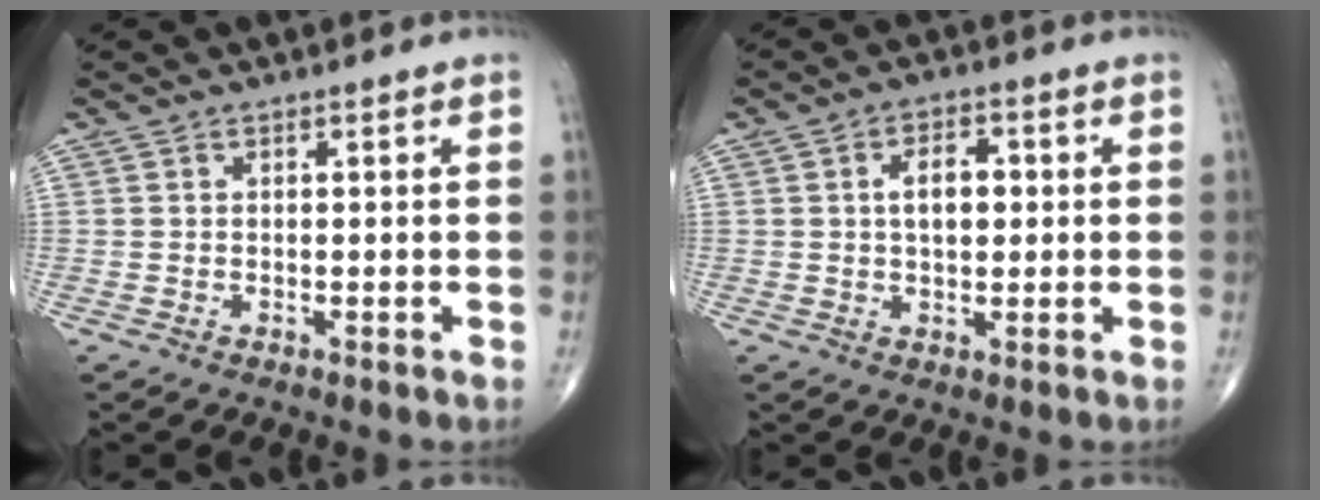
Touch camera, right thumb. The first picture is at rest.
{"total": 5.9, "force": [0.7, 3.4, 4.8], "torque": [-0.065, 0.008, 0.008]}